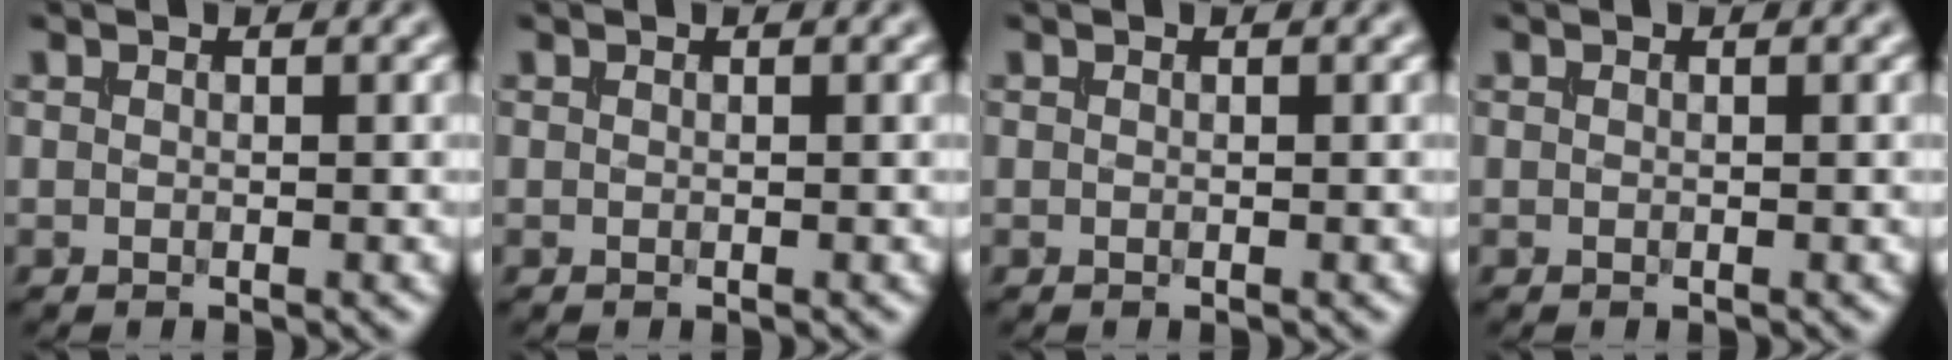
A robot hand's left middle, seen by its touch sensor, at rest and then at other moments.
{"total": 0.0}
{"total": 0.0}
{"total": 0.0}